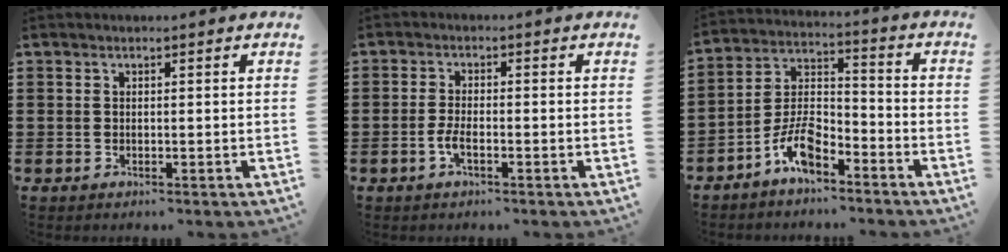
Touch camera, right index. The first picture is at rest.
{"total": 2.7, "force": [-1.1, 0.8, 2.4], "torque": [-0.056, -0.003, -0.025]}
{"total": 7.8, "force": [-5.5, 3.2, 4.6], "torque": [-0.109, 0.007, -0.108]}